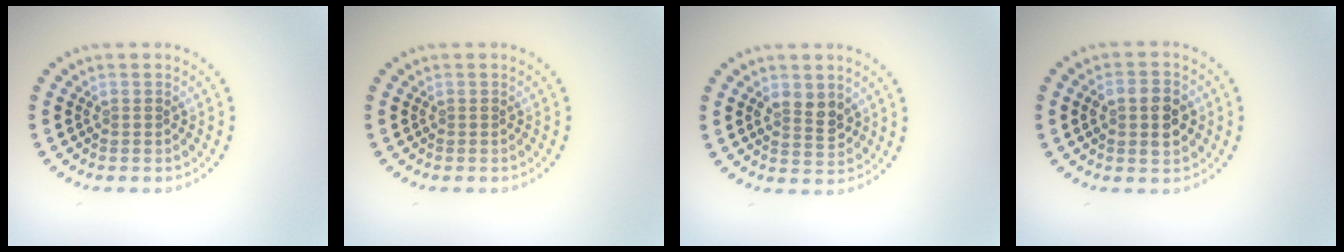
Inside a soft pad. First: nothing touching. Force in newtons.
{"total": 0.0}
{"total": 2.4, "press": 2.3, "slide": 0.6}
{"total": 3.9, "press": 3.8, "slide": 0.3}